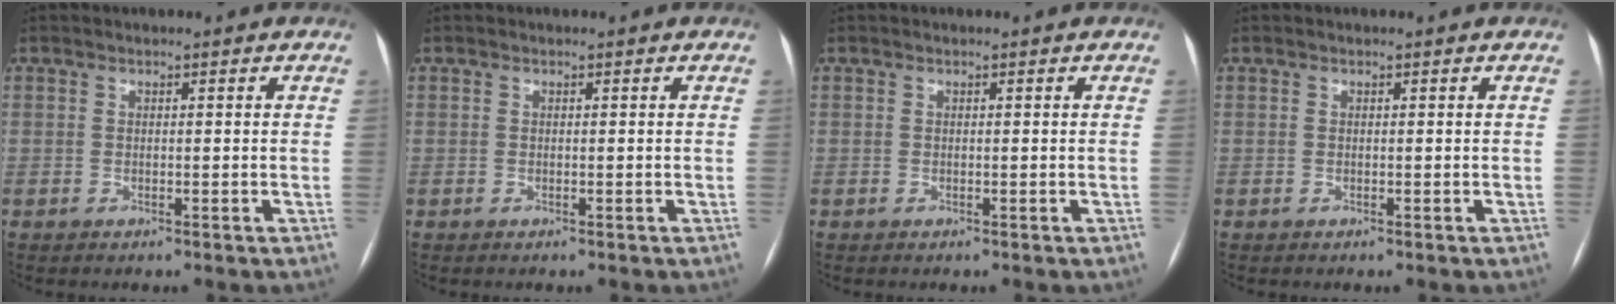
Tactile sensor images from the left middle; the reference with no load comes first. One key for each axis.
{"total": 0.0}
{"total": 0.0}
{"total": 0.0}